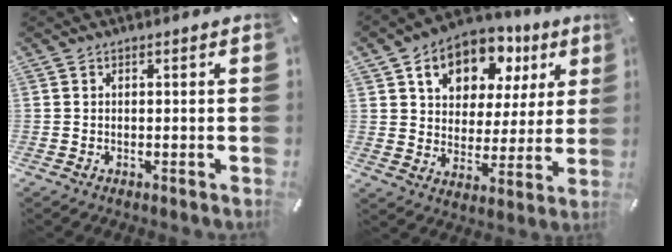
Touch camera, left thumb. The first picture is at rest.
{"total": 13.4, "force": [6.7, 9.7, 6.4], "torque": [-0.101, -0.028, 0.118]}